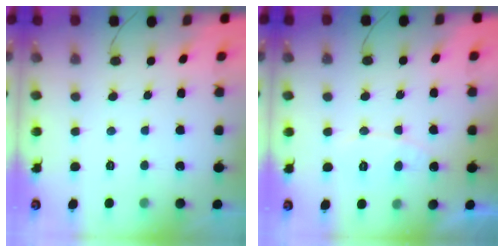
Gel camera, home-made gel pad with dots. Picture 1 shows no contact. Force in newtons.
{"total": 5.9, "press": 5.9, "slide": 0.4}